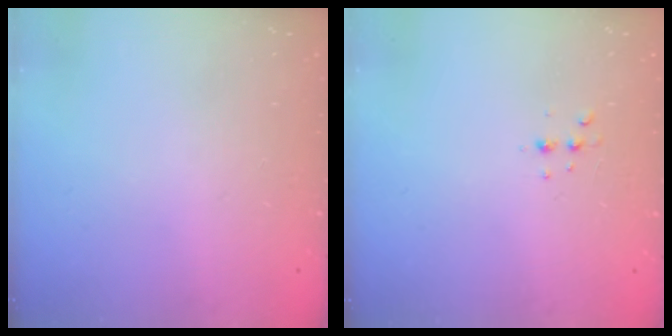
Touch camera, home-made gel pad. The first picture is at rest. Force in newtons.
{"total": 3.1, "press": 3.0, "slide": 0.6}